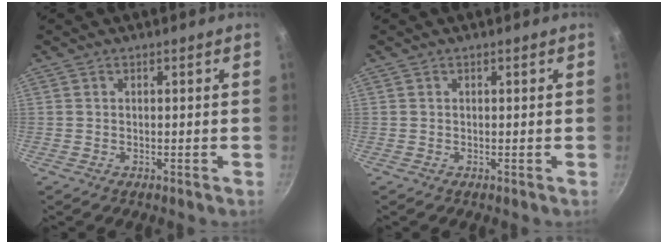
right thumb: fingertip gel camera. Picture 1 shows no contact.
{"total": 0.0}